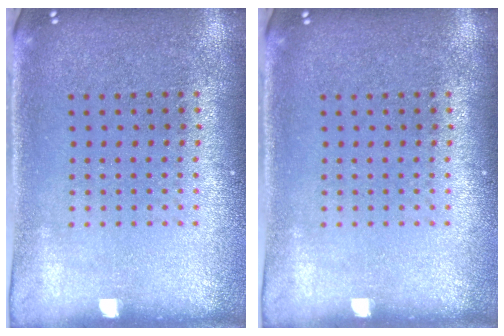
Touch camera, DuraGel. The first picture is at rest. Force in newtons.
{"total": 0.0}